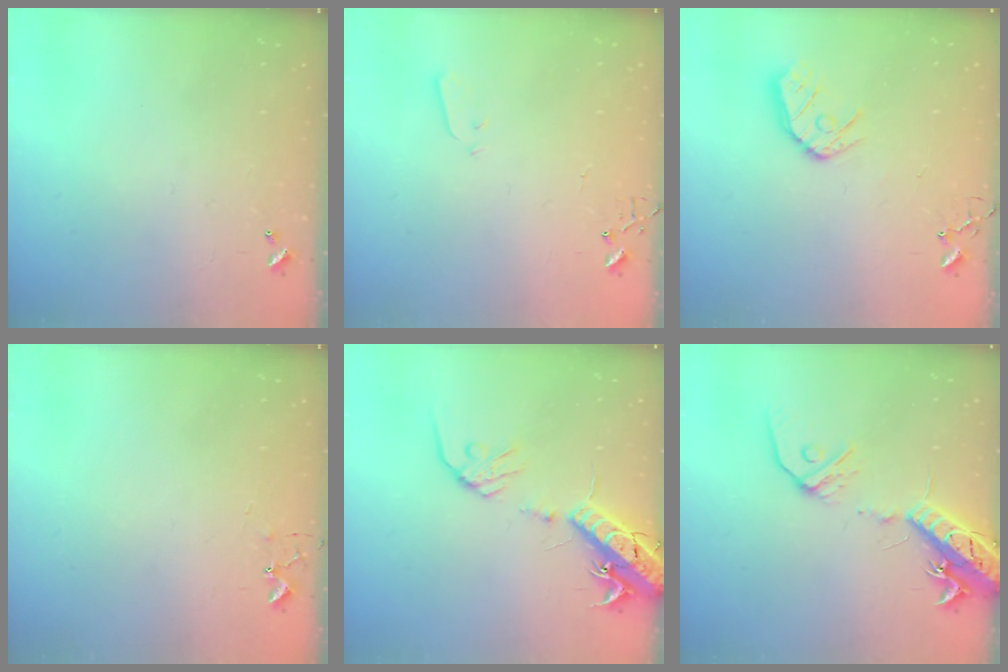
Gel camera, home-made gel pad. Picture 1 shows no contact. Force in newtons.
{"total": 3.1, "press": 3.0, "slide": 0.9}
{"total": 10.8, "press": 10.8, "slide": 0.9}
{"total": 5.6, "press": 5.5, "slide": 0.6}
{"total": 16.5, "press": 16.2, "slide": 3.6}
{"total": 16.6, "press": 16.3, "slide": 3.5}